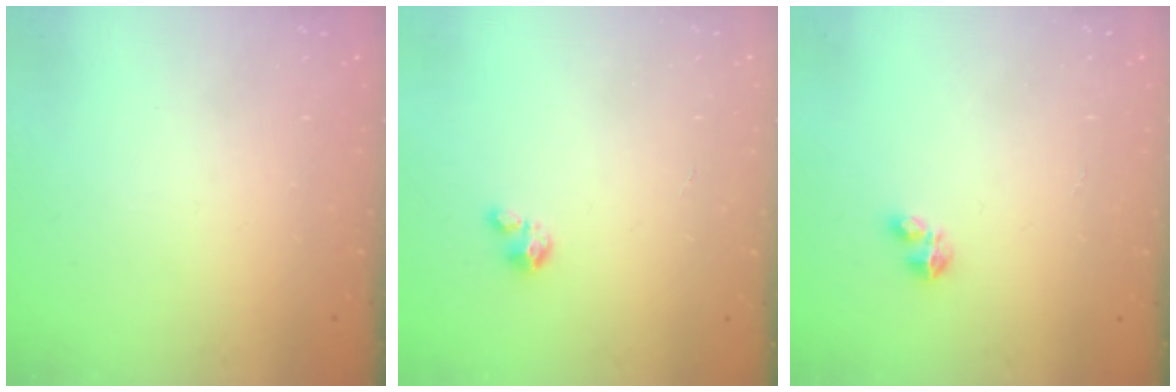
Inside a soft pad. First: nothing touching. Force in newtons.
{"total": 2.7, "press": 2.7, "slide": 0.2}
{"total": 2.9, "press": 2.9, "slide": 0.5}